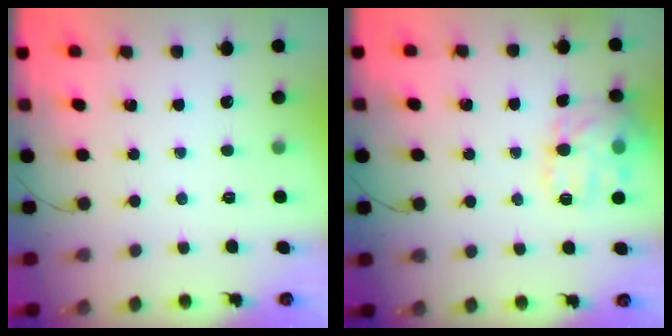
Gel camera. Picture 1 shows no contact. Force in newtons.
{"total": 15.5, "press": 15.5, "slide": 0.6}